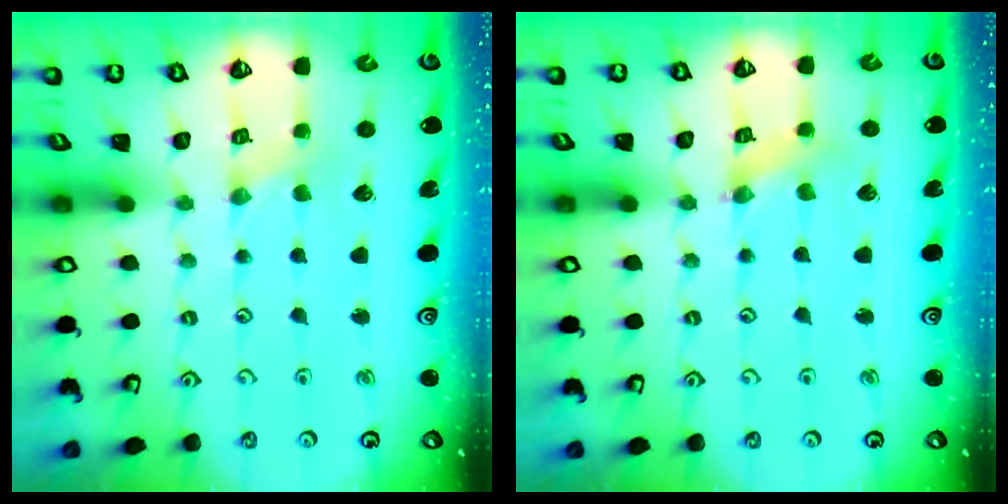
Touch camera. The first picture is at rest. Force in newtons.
{"total": 1.8, "press": 1.8, "slide": 0.2}